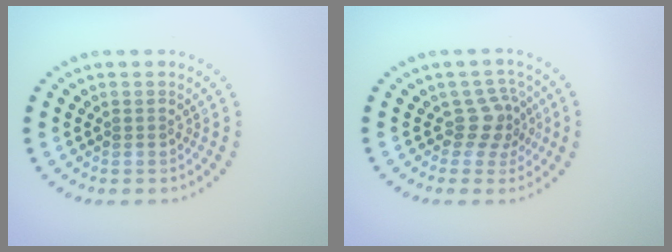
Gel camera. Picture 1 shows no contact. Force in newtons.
{"total": 2.6, "press": 2.1, "slide": 1.7}